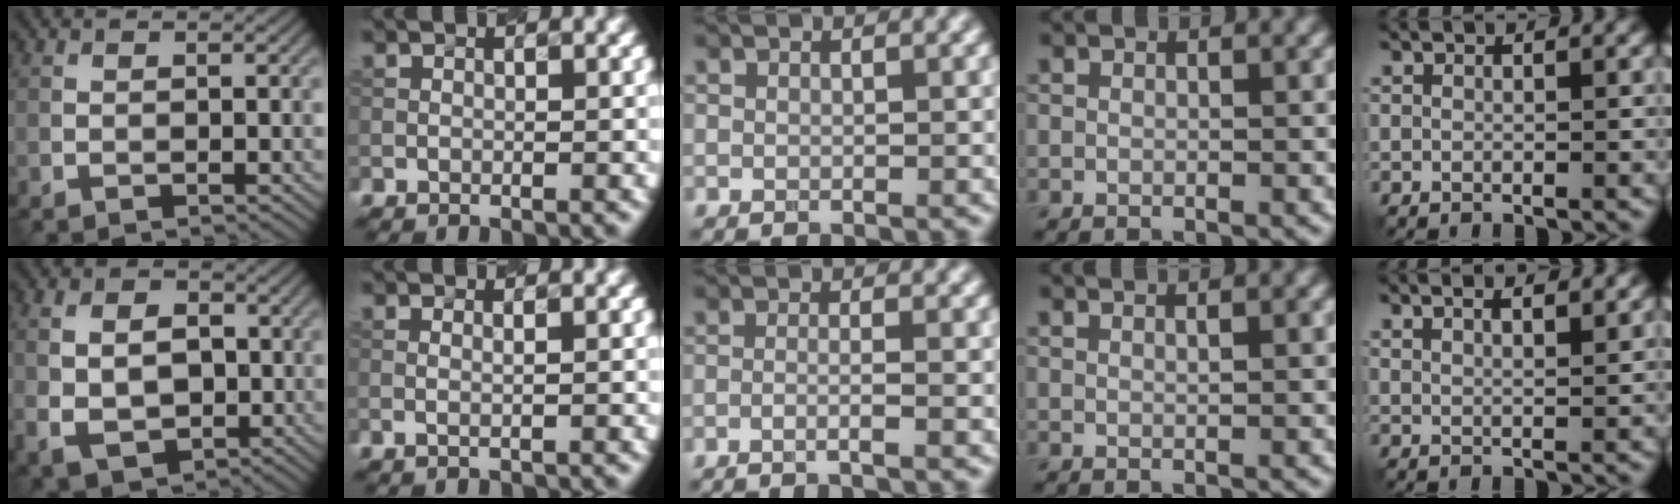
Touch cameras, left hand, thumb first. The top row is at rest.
{"thumb": {"total": 8.5, "force": [-0.6, 6.3, 5.6], "torque": [-0.108, 0.000, -0.014]}, "index": {"total": 0.9, "force": [0.3, 0.3, 0.9], "torque": [-0.016, -0.004, -0.003]}, "middle": {"total": 2.1, "force": [-1.0, 0.5, 1.8], "torque": [-0.018, -0.004, -0.031]}, "ring": {"total": 1.8, "force": [1.2, 0.6, 1.3], "torque": [-0.004, 0.001, 0.004]}, "little": {"total": 6.4, "force": [4.2, 2.5, 4.0], "torque": [-0.034, 0.034, 0.028]}}